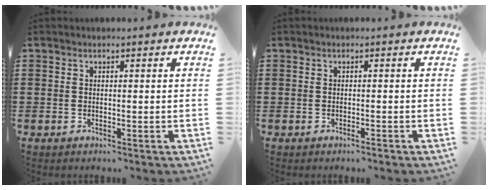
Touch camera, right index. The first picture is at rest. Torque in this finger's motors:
{"motor_torque": [-0.10, 0.16, 0.05, 0.02]}